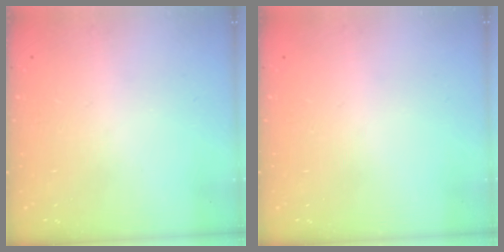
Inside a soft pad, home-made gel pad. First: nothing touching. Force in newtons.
{"total": 0.0}